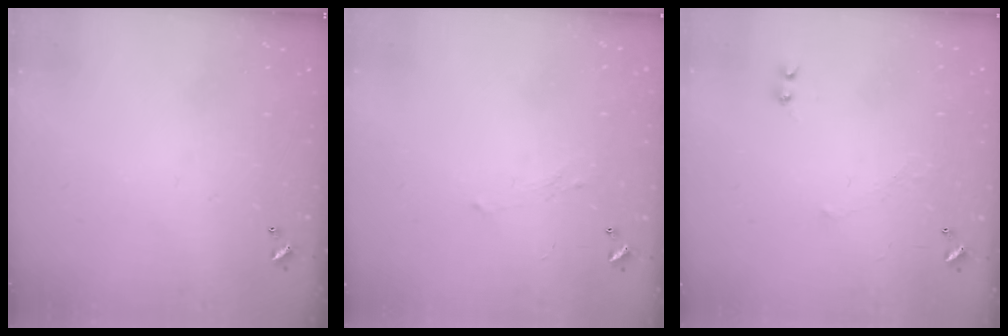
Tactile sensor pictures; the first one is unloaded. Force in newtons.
{"total": 0.8, "press": 0.6, "slide": 0.6}
{"total": 0.9, "press": 0.3, "slide": 0.8}